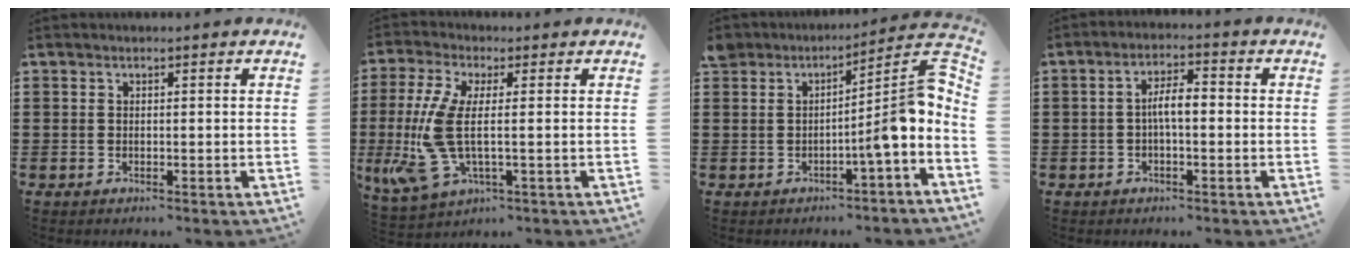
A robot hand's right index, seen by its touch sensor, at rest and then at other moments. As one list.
[{"total": 9.6, "force": [-0.9, 3.4, 9.0], "torque": [-0.221, -0.028, -0.020]}, {"total": 8.0, "force": [0.3, 1.2, 7.9], "torque": [-0.109, -0.035, -0.003]}, {"total": 4.0, "force": [-0.5, 1.3, 3.8], "torque": [-0.076, 0.004, -0.013]}]